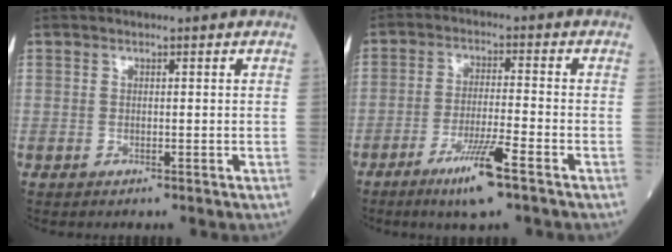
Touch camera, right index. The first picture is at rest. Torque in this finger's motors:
{"motor_torque": [1.47, -0.67, 0.76, 0.21]}